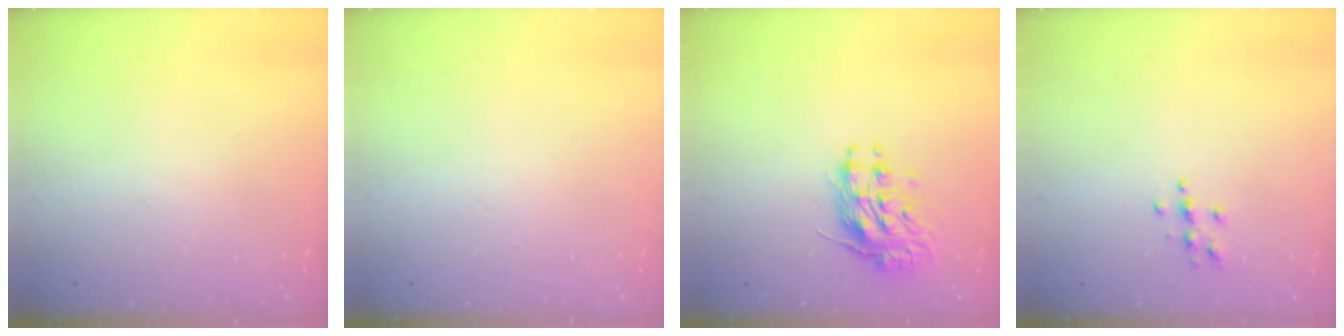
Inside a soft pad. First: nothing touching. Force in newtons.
{"total": 0.0}
{"total": 11.0, "press": 10.9, "slide": 0.9}
{"total": 3.9, "press": 3.9, "slide": 0.4}